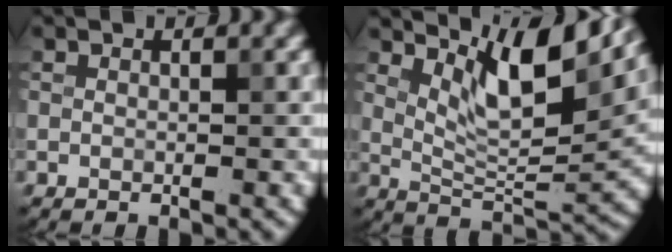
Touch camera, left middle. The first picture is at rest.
{"total": 8.2, "force": [4.7, 2.2, 6.3], "torque": [-0.106, -0.004, 0.083]}